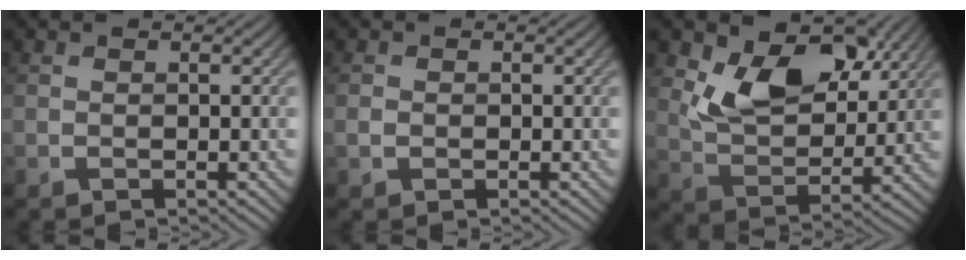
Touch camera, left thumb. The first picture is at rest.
{"total": 1.2, "force": [-0.2, 1.1, 0.5], "torque": [-0.011, -0.004, -0.009]}
{"total": 9.4, "force": [4.8, 5.7, 5.7], "torque": [-0.109, -0.017, 0.085]}